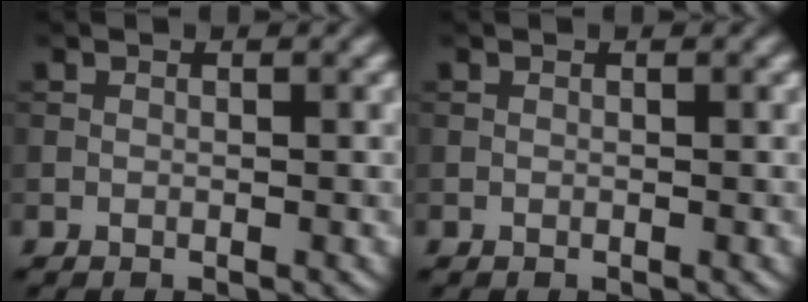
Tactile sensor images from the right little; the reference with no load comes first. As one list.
[{"total": 0.0}]